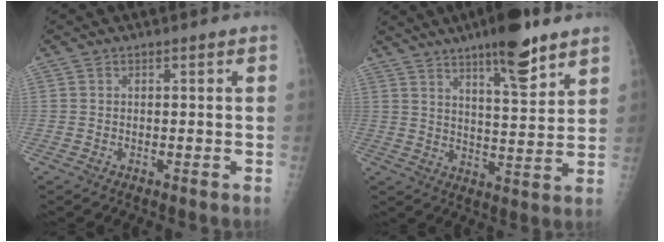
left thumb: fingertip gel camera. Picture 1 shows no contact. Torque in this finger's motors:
{"motor_torque": [0.39, 0.47, 0.21, -0.17, 0.06]}